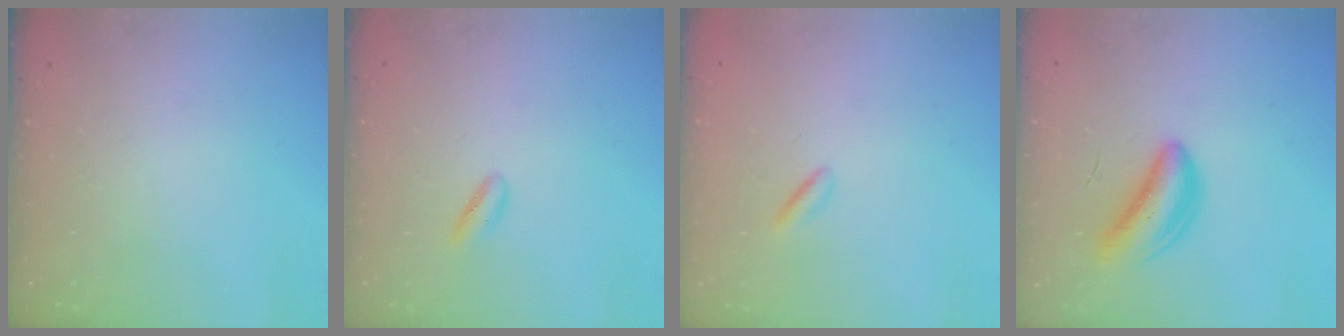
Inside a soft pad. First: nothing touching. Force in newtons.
{"total": 3.9, "press": 3.7, "slide": 1.2}
{"total": 2.3, "press": 2.1, "slide": 1.0}
{"total": 7.6, "press": 7.4, "slide": 2.0}